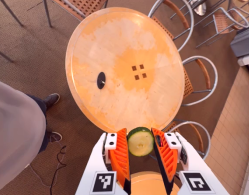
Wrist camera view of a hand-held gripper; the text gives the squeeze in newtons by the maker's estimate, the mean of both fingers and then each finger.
{"total": 9.2, "left": 9.1, "right": 9.3}